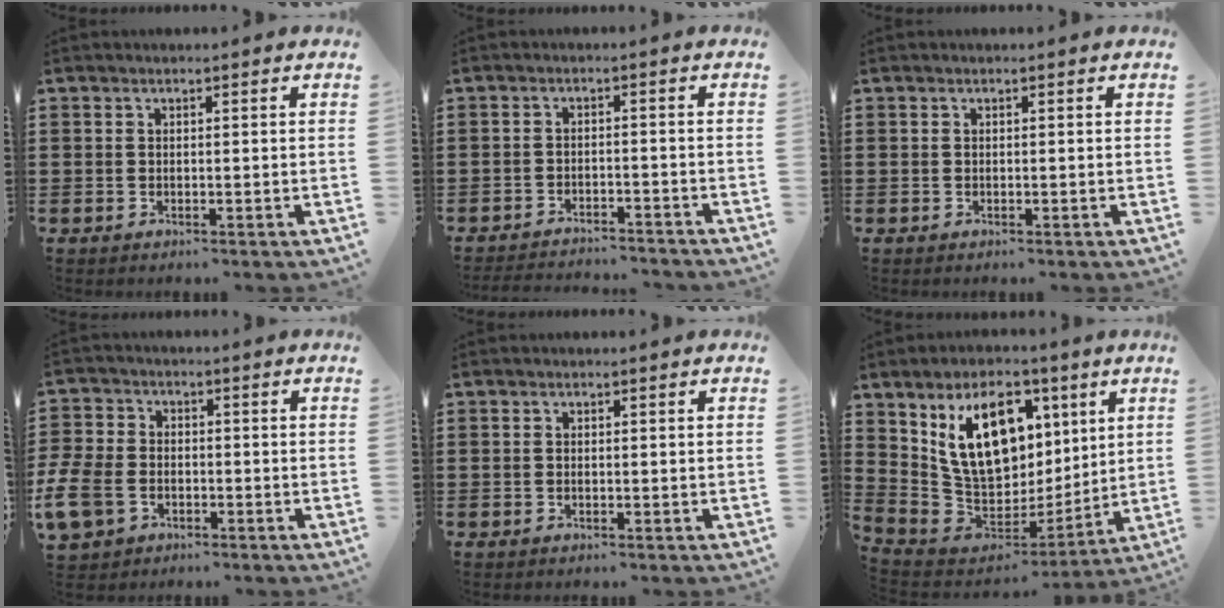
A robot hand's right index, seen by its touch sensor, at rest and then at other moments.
{"total": 2.6, "force": [-2.6, -0.2, 0.1], "torque": [-0.006, -0.001, -0.054]}
{"total": 0.0}
{"total": 7.2, "force": [-3.0, 4.9, 4.3], "torque": [-0.130, -0.003, -0.064]}
{"total": 0.0}
{"total": 15.7, "force": [6.0, 10.1, 10.4], "torque": [-0.203, -0.016, 0.114]}